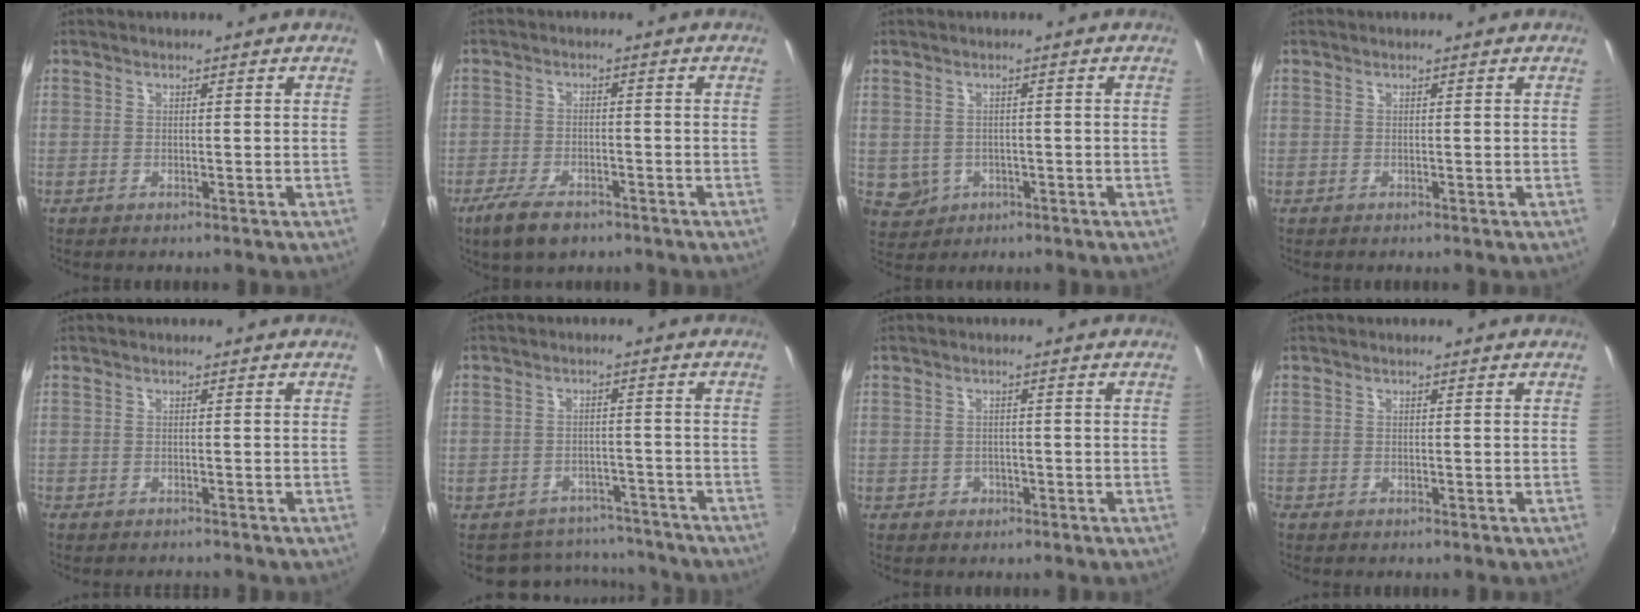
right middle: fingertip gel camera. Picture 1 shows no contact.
{"total": 7.9, "force": [-5.4, 3.6, 4.6], "torque": [-0.119, -0.019, -0.097]}
{"total": 6.4, "force": [-1.1, 5.9, 2.2], "torque": [-0.061, 0.000, 0.000]}
{"total": 0.0}
{"total": 1.8, "force": [-1.6, 0.6, 0.5], "torque": [-0.013, -0.008, -0.023]}
{"total": 10.4, "force": [-8.6, 5.7, 1.5], "torque": [-0.038, 0.034, -0.103]}
{"total": 3.3, "force": [-1.2, 2.9, 0.9], "torque": [-0.020, 0.000, -0.013]}
{"total": 1.1, "force": [-0.8, 0.7, 0.4], "torque": [-0.010, -0.003, -0.015]}